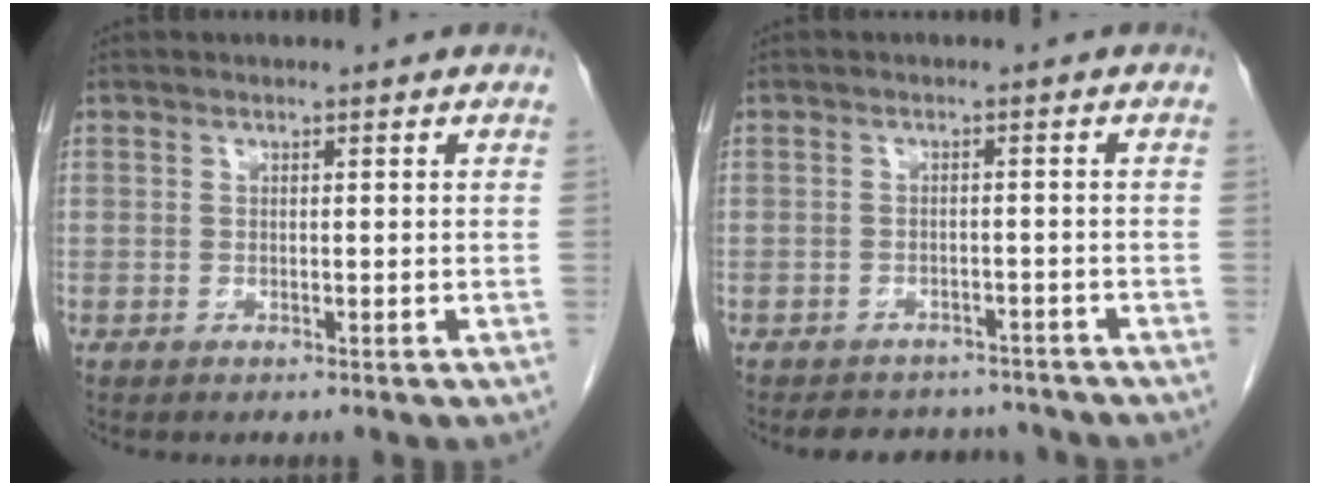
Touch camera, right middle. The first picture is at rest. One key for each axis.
{"total": 7.0, "fx": -6.4, "fy": 2.5, "fz": 1.1, "tx": -0.008, "ty": 0.007, "tz": -0.078}